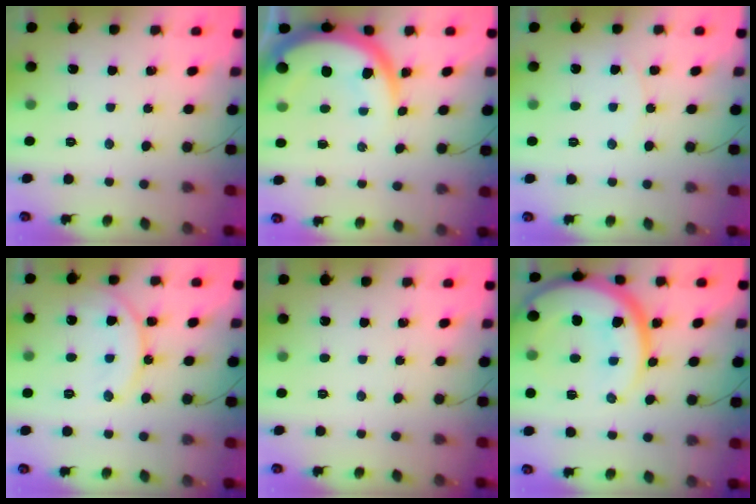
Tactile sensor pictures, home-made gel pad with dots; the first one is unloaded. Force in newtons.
{"total": 13.1, "press": 13.1, "slide": 1.0}
{"total": 3.7, "press": 3.6, "slide": 0.7}
{"total": 13.8, "press": 13.7, "slide": 1.6}
{"total": 0.0}
{"total": 20.8, "press": 20.7, "slide": 2.0}